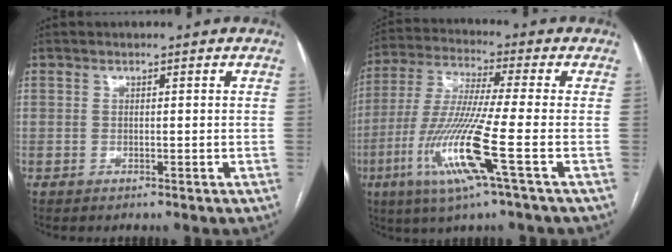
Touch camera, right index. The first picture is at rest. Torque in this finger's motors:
{"motor_torque": [1.98, -0.16, 1.05, 0.21]}